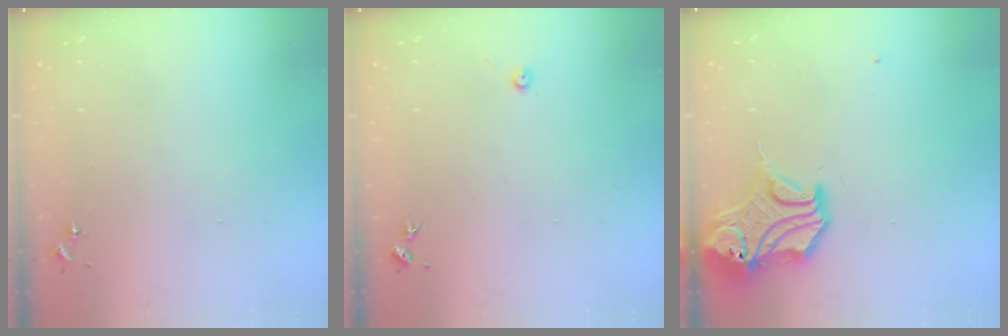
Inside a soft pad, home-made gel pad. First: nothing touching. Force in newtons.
{"total": 3.5, "press": 3.5, "slide": 0.3}
{"total": 14.5, "press": 14.4, "slide": 2.2}